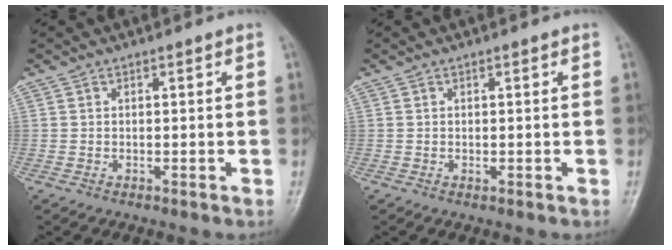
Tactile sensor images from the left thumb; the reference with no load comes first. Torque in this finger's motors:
{"motor_torque": [-0.11, -0.10, 0.01, 0.00, 0.00]}